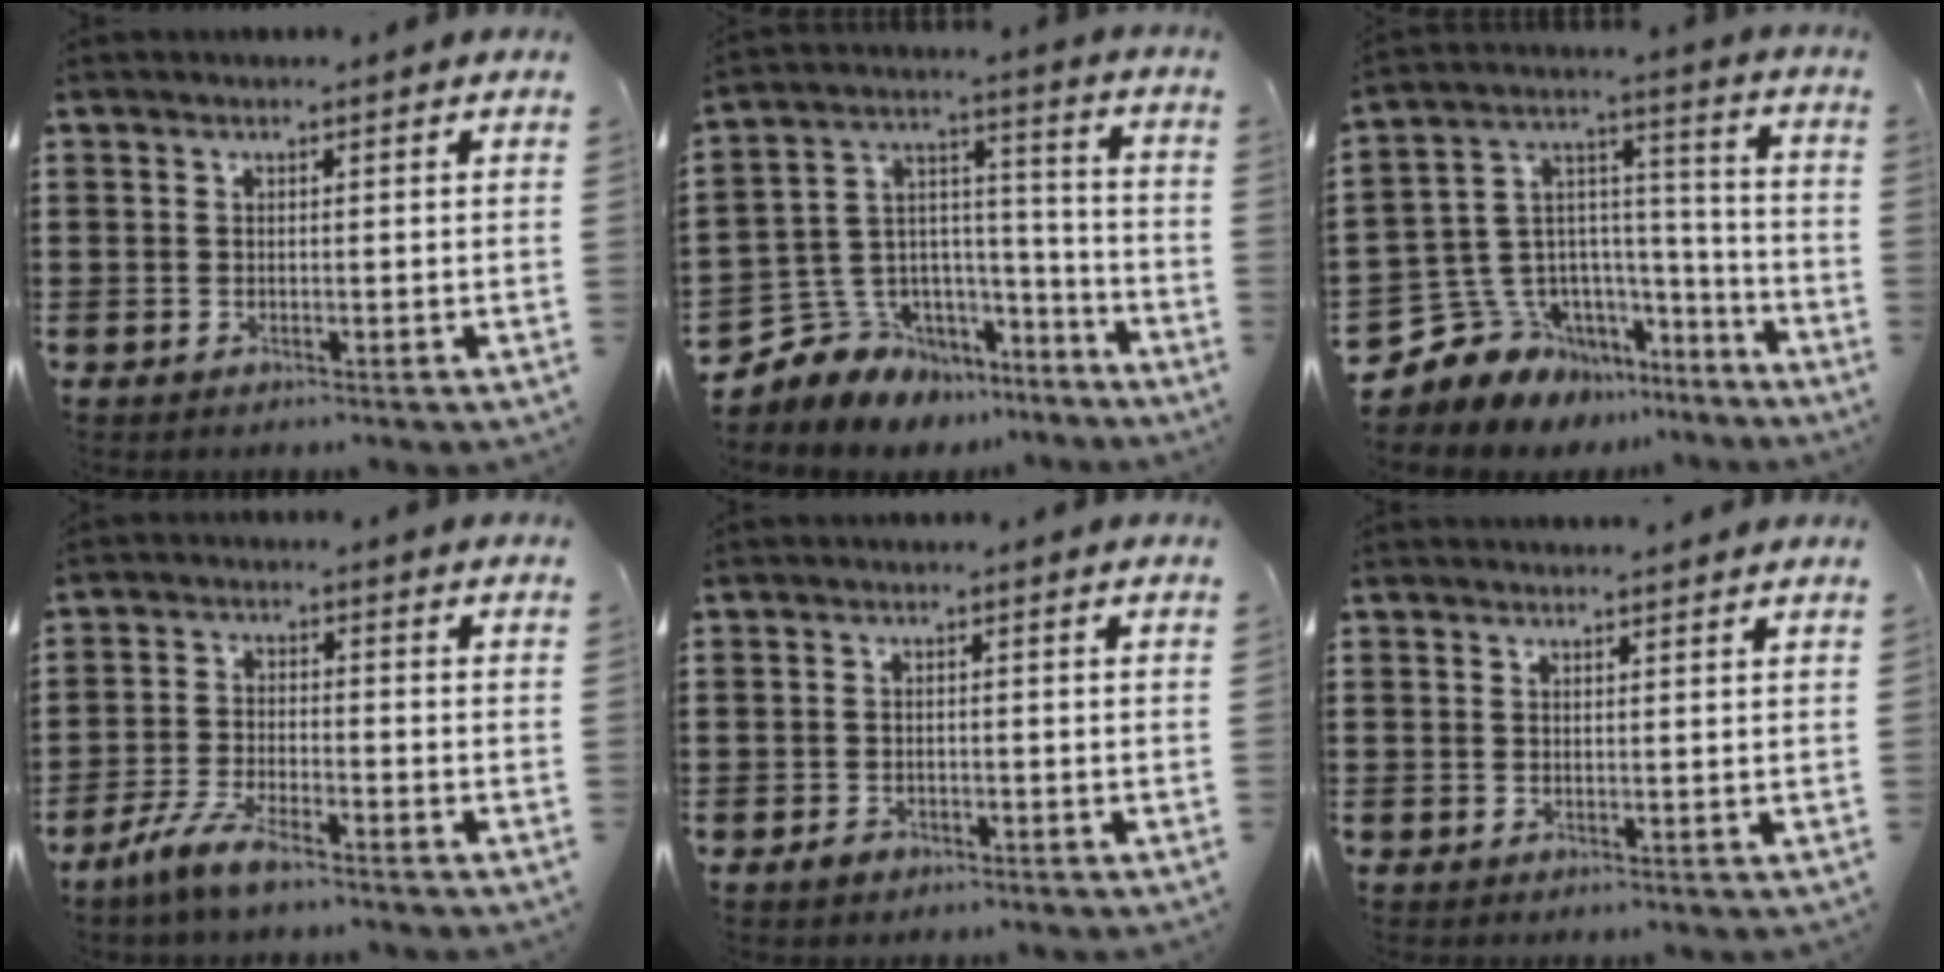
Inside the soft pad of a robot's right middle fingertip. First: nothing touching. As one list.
[{"total": 6.7, "force": [-4.4, 5.0, -0.8], "torque": [-0.021, -0.010, -0.082]}, {"total": 8.9, "force": [-6.5, 6.0, 0.2], "torque": [-0.043, -0.009, -0.123]}, {"total": 5.3, "force": [-4.2, 0.8, 3.1], "torque": [-0.084, -0.009, -0.087]}, {"total": 1.3, "force": [-0.9, 0.7, 0.5], "torque": [-0.012, 0.000, -0.021]}, {"total": 1.1, "force": [1.0, -0.2, 0.2], "torque": [-0.004, -0.003, 0.020]}]